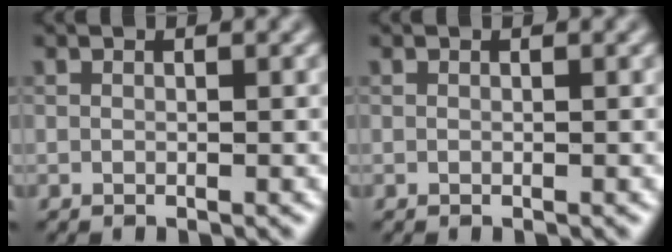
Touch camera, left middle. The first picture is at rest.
{"total": 0.0}